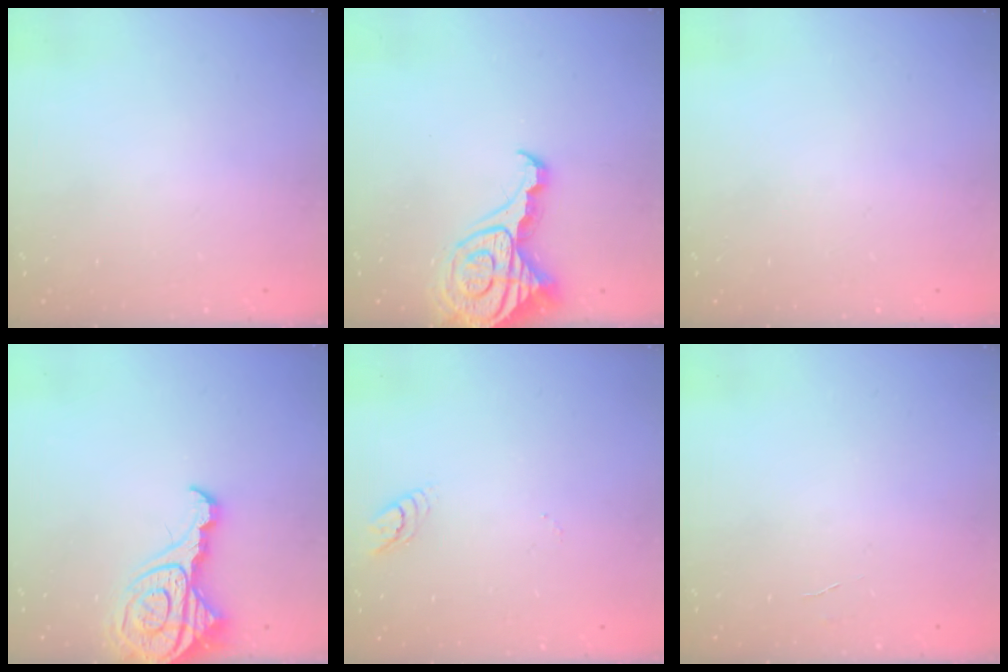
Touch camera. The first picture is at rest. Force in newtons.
{"total": 8.4, "press": 8.4, "slide": 0.8}
{"total": 0.0}
{"total": 14.0, "press": 13.9, "slide": 1.5}
{"total": 3.5, "press": 3.5, "slide": 0.4}
{"total": 3.7, "press": 3.7, "slide": 0.4}